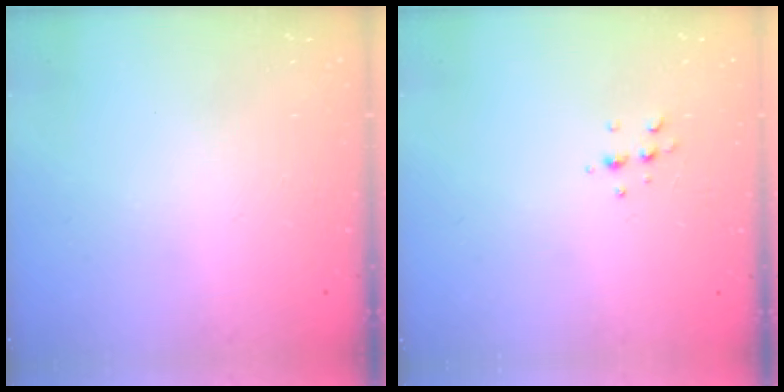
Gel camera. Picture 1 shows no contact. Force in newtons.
{"total": 4.9, "press": 4.8, "slide": 1.1}